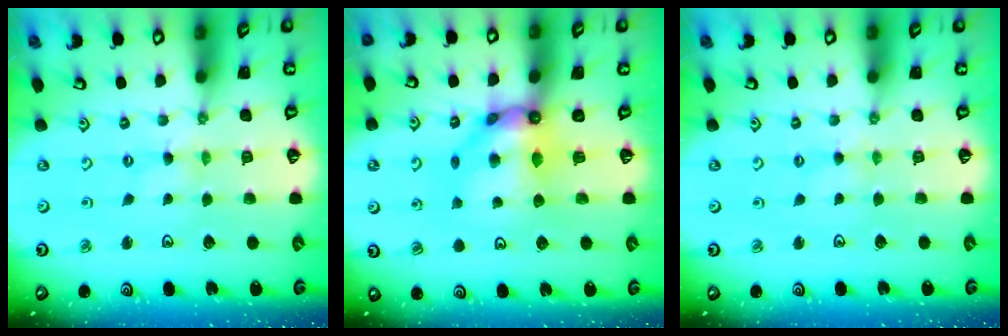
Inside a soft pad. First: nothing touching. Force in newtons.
{"total": 10.5, "press": 10.4, "slide": 1.3}
{"total": 2.2, "press": 2.2, "slide": 0.3}